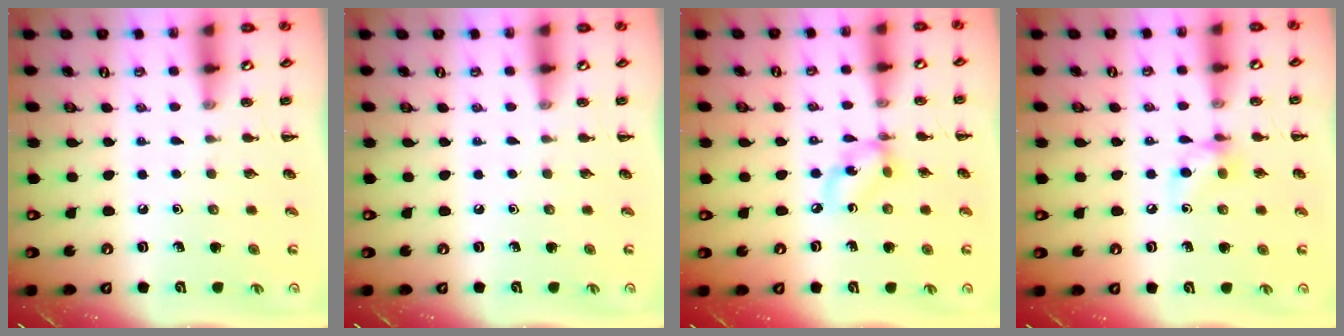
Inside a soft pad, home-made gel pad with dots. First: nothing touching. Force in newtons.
{"total": 0.0}
{"total": 6.5, "press": 6.3, "slide": 1.5}
{"total": 7.2, "press": 7.2, "slide": 1.0}